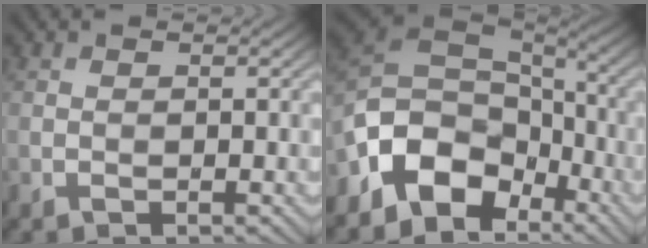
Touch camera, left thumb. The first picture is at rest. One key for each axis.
{"total": 12.0, "fx": -4.9, "fy": 8.4, "fz": 7.1, "tx": -0.169, "ty": -0.017, "tz": -0.085}